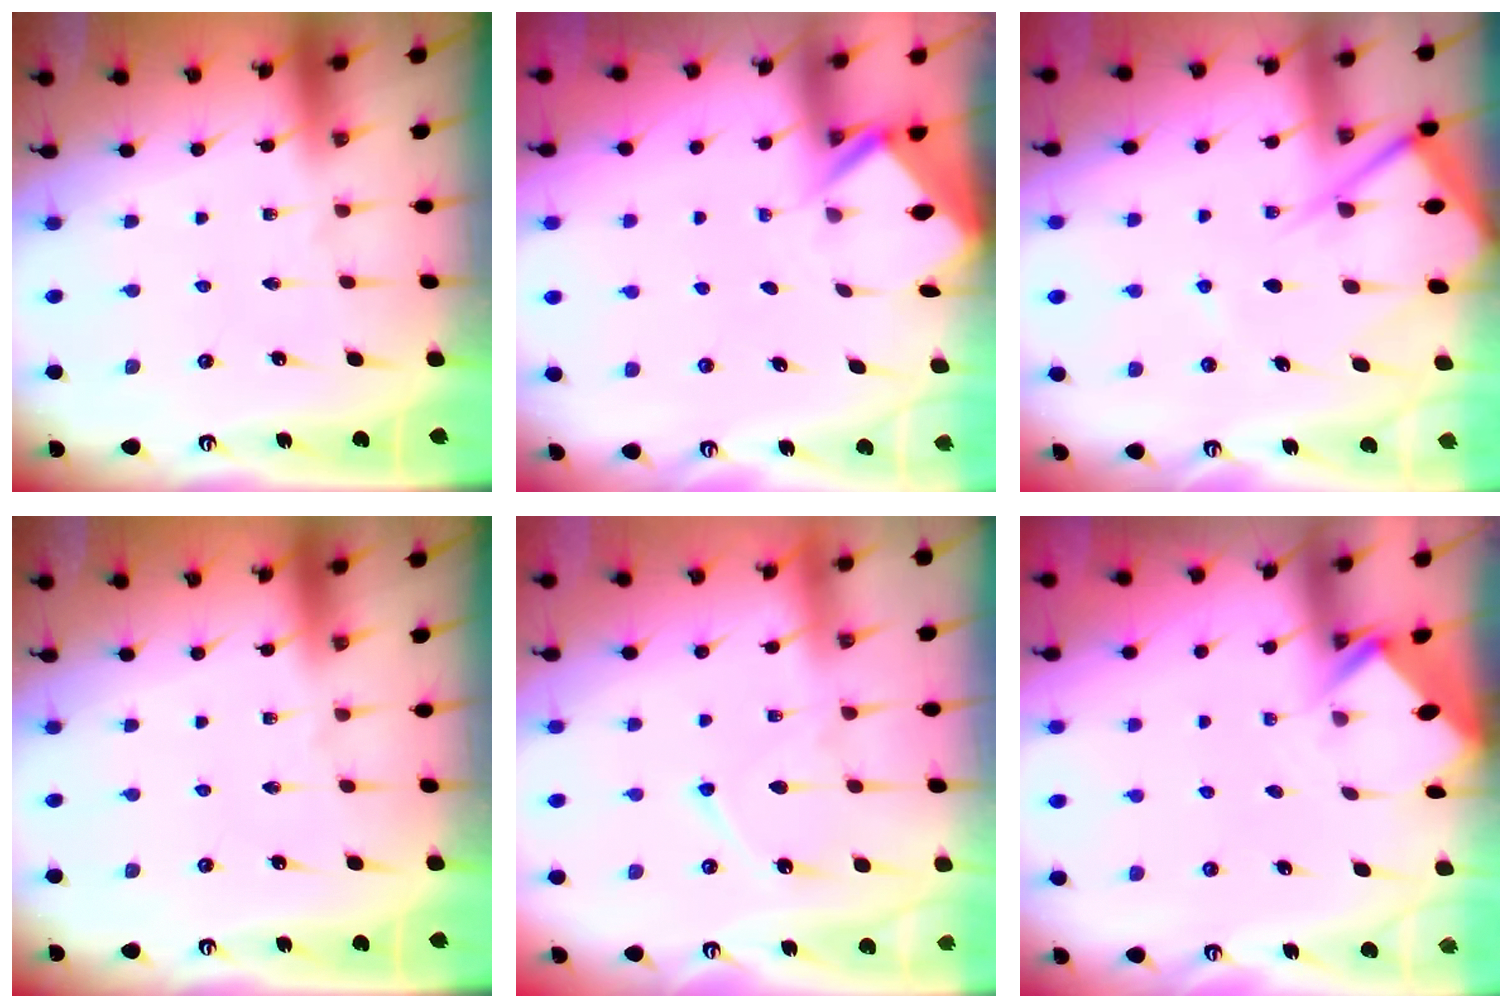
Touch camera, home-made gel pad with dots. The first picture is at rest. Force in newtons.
{"total": 2.6, "press": 2.6, "slide": 0.1}
{"total": 10.9, "press": 10.8, "slide": 1.3}
{"total": 0.0}
{"total": 9.3, "press": 9.2, "slide": 0.9}
{"total": 2.7, "press": 2.7, "slide": 0.2}